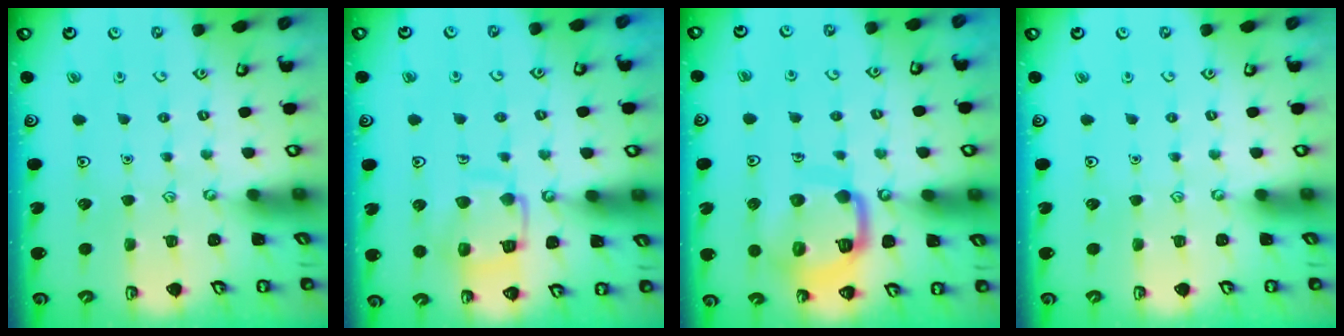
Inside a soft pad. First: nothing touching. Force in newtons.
{"total": 13.0, "press": 13.0, "slide": 1.4}
{"total": 15.7, "press": 15.6, "slide": 1.6}
{"total": 0.0}